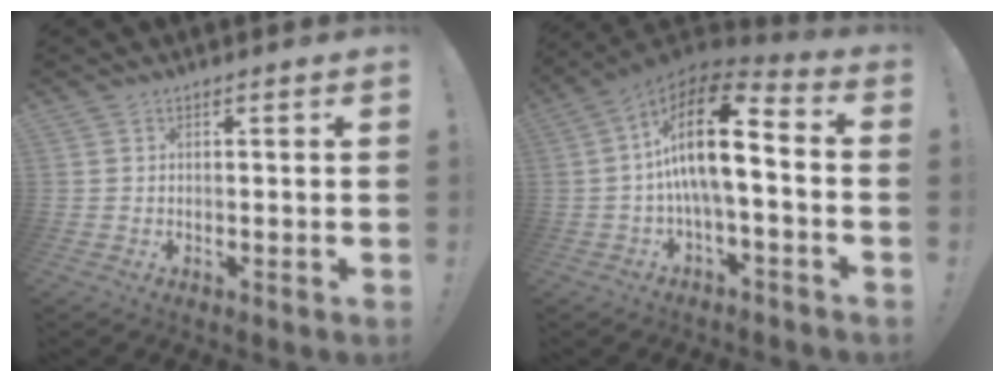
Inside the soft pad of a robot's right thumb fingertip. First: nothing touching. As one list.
[{"total": 17.5, "force": [1.1, 6.6, 16.2], "torque": [-0.284, -0.002, 0.017]}]